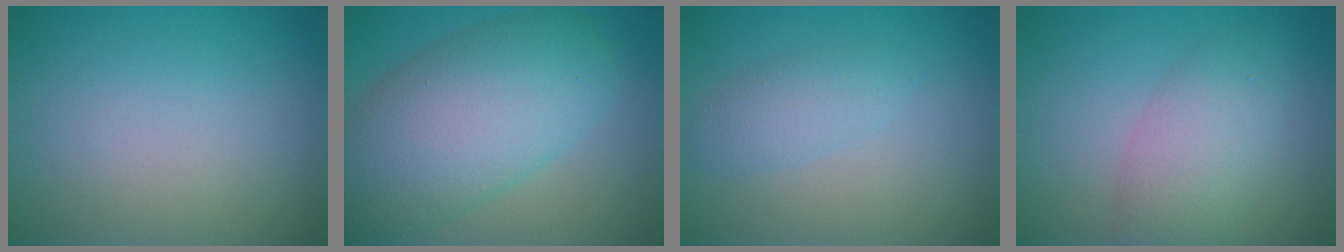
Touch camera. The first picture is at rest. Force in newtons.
{"total": 10.6, "press": 10.6, "slide": 0.4}
{"total": 2.0, "press": 2.0, "slide": 0.1}
{"total": 4.6, "press": 4.6, "slide": 0.3}